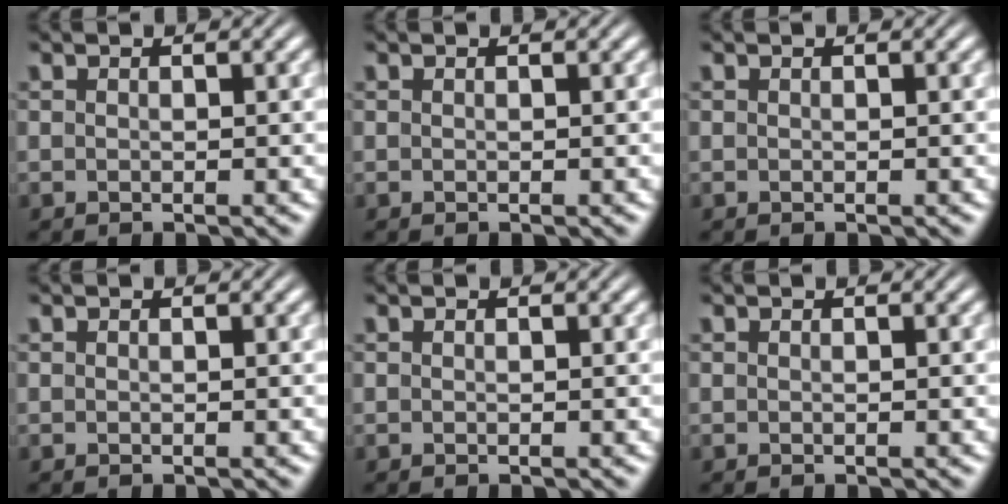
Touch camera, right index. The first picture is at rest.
{"total": 0.0}
{"total": 0.0}
{"total": 0.0}
{"total": 0.0}
{"total": 0.0}